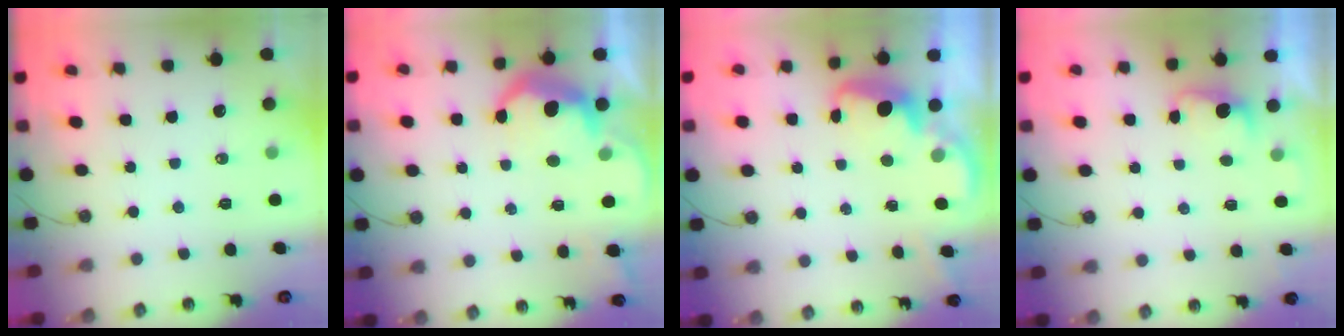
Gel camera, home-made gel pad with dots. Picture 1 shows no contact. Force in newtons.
{"total": 8.2, "press": 8.2, "slide": 0.8}
{"total": 2.8, "press": 2.7, "slide": 0.8}
{"total": 1.9, "press": 1.6, "slide": 0.9}